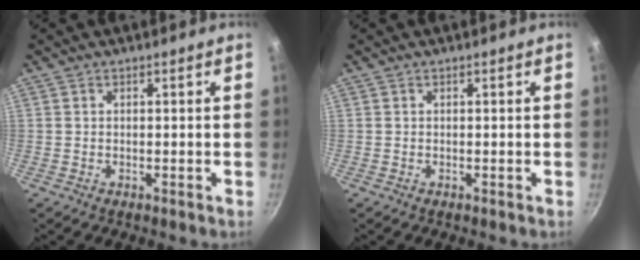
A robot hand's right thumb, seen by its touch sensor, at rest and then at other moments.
{"total": 0.0}